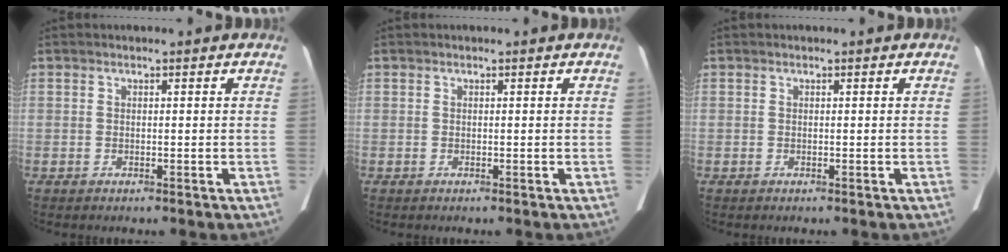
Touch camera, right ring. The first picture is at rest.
{"total": 0.0}
{"total": 0.0}